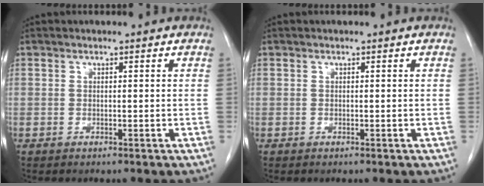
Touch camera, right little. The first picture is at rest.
{"total": 0.0}